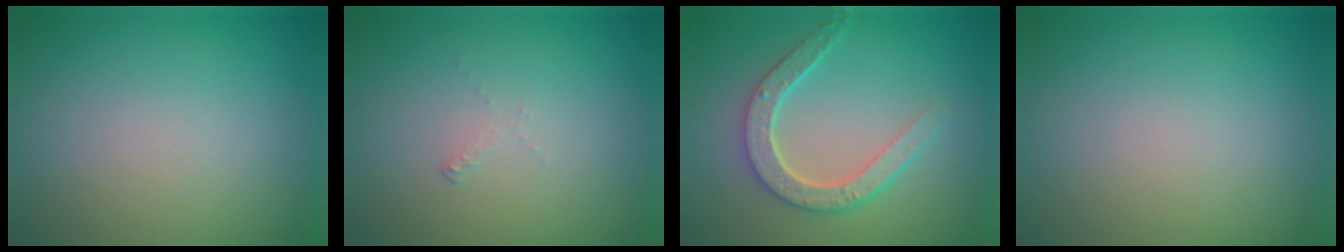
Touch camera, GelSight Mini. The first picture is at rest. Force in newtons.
{"total": 0.6, "press": 0.2, "slide": 0.6}
{"total": 4.7, "press": 3.6, "slide": 3.0}
{"total": 0.0}